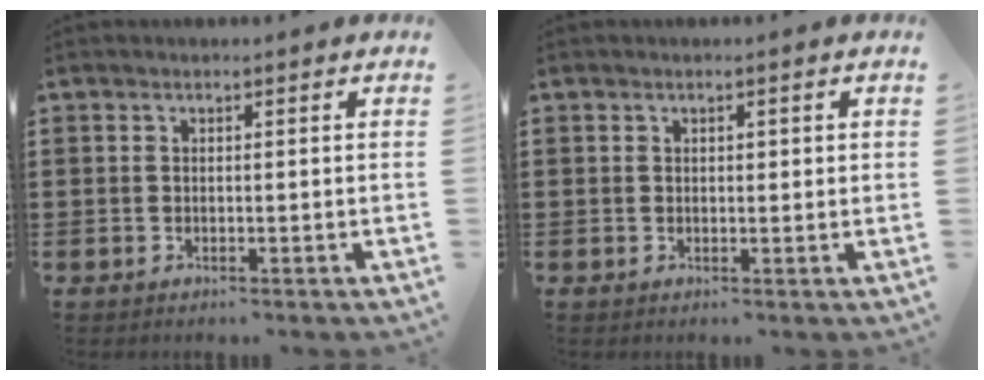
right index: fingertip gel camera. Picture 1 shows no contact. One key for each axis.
{"total": 0.7, "fx": 0.3, "fy": 0.4, "fz": 0.5, "tx": -0.010, "ty": 0.004, "tz": 0.004}